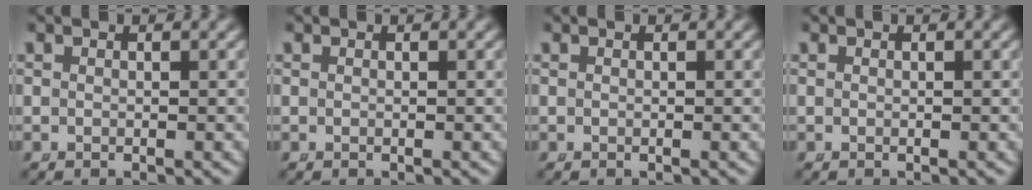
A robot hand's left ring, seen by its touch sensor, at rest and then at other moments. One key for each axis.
{"total": 0.0}
{"total": 0.0}
{"total": 0.0}